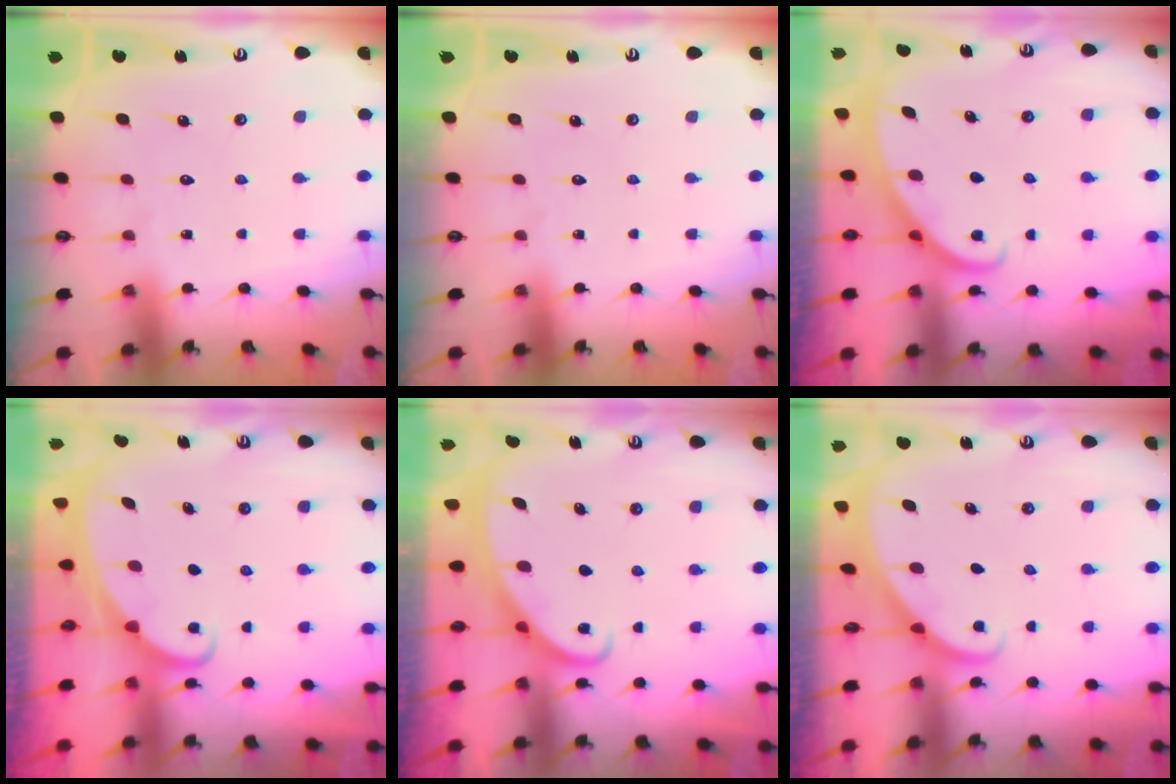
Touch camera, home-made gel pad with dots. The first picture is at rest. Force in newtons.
{"total": 0.0}
{"total": 2.7, "press": 2.7, "slide": 0.1}
{"total": 2.1, "press": 2.0, "slide": 0.3}
{"total": 2.5, "press": 2.5, "slide": 0.3}
{"total": 2.1, "press": 2.1, "slide": 0.1}